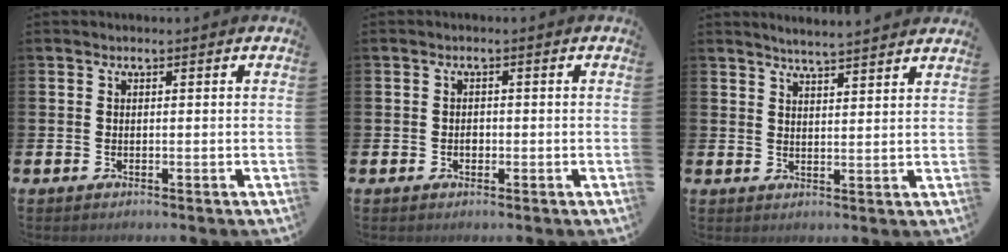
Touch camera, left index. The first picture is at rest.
{"total": 1.0, "force": [-0.2, 0.9, 0.6], "torque": [-0.007, 0.003, -0.006]}
{"total": 4.1, "force": [4.1, -0.7, 0.2], "torque": [-0.011, -0.023, 0.072]}